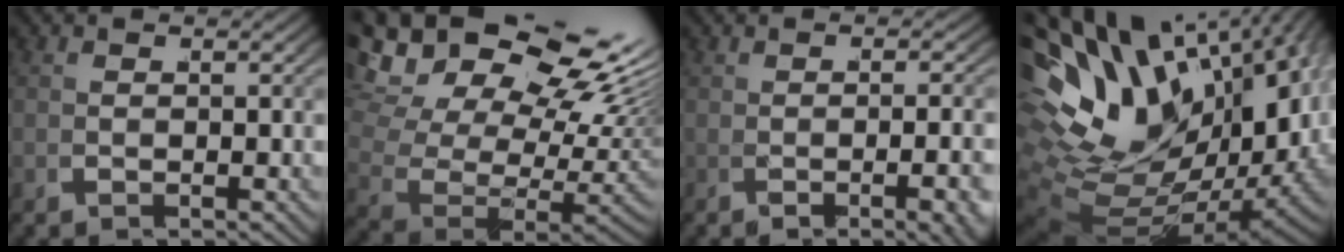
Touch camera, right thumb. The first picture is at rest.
{"total": 15.7, "force": [3.5, 9.6, 11.9], "torque": [-0.207, -0.007, 0.059]}
{"total": 2.6, "force": [-1.2, 0.5, 2.3], "torque": [-0.045, -0.002, -0.020]}
{"total": 21.0, "force": [1.2, 13.8, 15.8], "torque": [-0.313, -0.023, 0.033]}